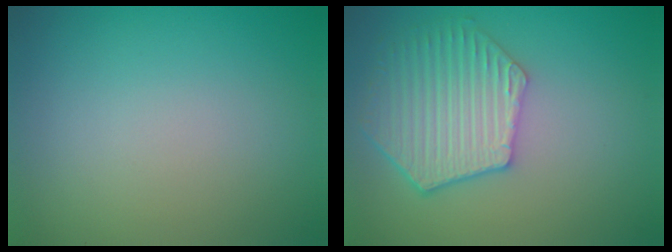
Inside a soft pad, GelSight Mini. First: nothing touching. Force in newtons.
{"total": 6.0, "press": 5.2, "slide": 3.0}